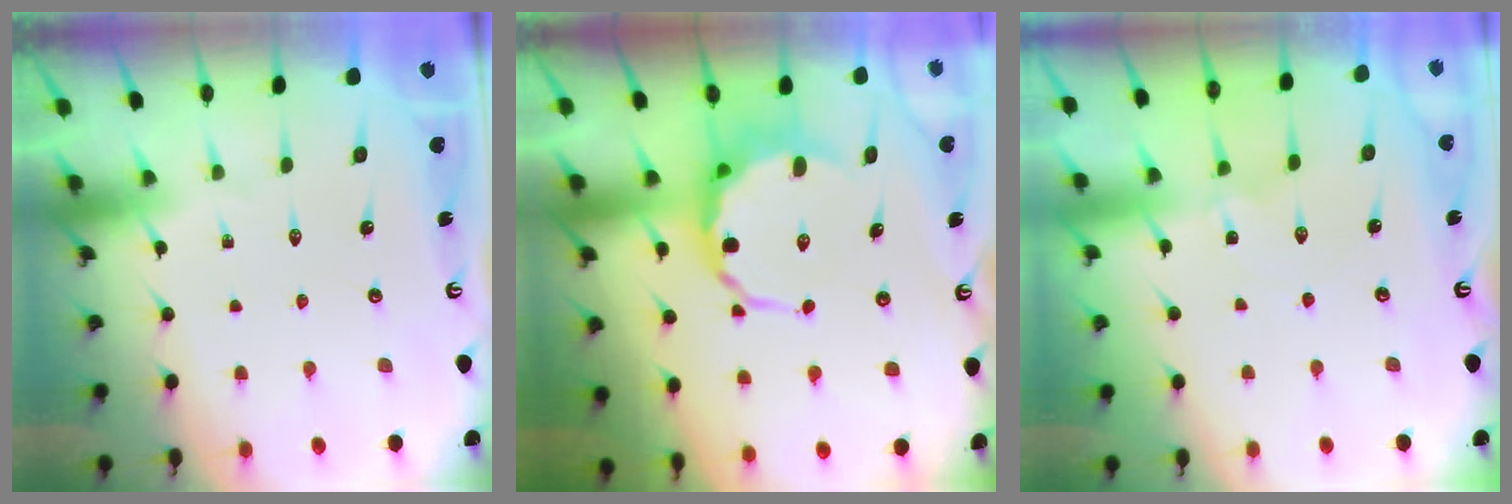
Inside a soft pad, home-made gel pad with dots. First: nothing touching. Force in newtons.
{"total": 7.7, "press": 7.4, "slide": 2.1}
{"total": 0.6, "press": 0.6, "slide": 0.2}